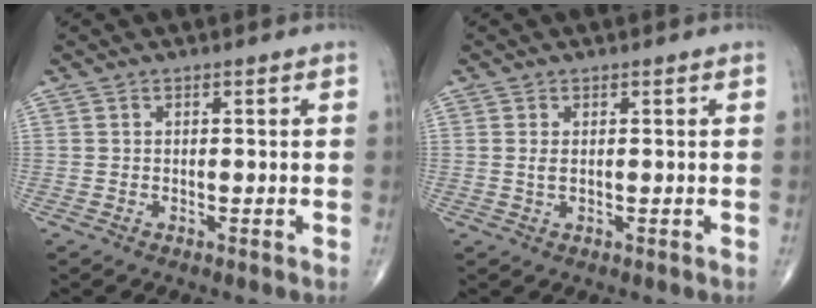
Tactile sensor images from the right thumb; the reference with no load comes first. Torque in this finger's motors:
{"motor_torque": [-0.52, 0.09, 0.20, 0.22, -0.01]}